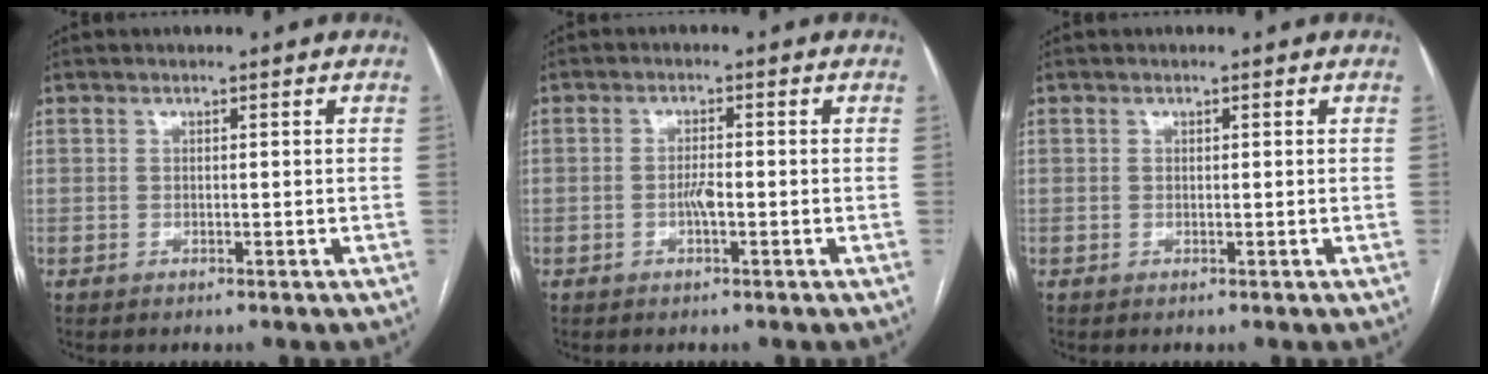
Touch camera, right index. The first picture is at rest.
{"total": 2.1, "force": [-0.6, 0.4, 2.0], "torque": [-0.038, 0.001, -0.012]}
{"total": 0.0}